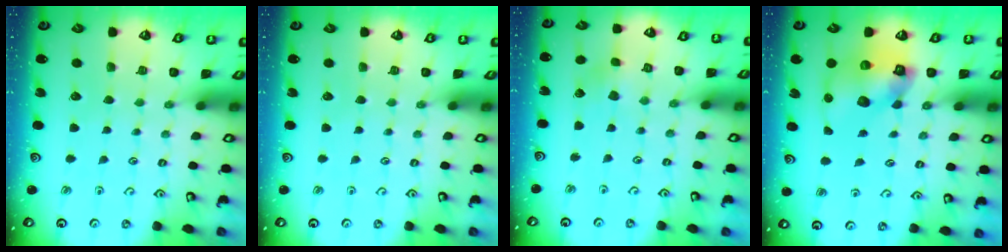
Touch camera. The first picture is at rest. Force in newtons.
{"total": 0.0}
{"total": 3.0, "press": 3.0, "slide": 0.4}
{"total": 12.5, "press": 12.3, "slide": 2.1}